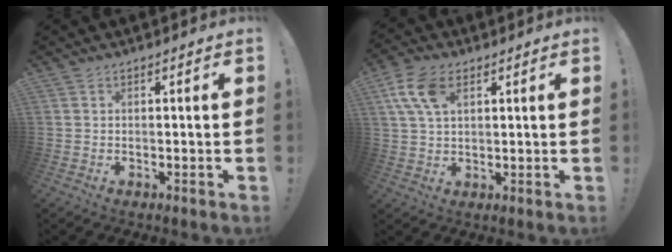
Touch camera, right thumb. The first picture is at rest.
{"total": 9.8, "force": [3.9, 5.6, 7.0], "torque": [-0.138, 0.000, 0.075]}